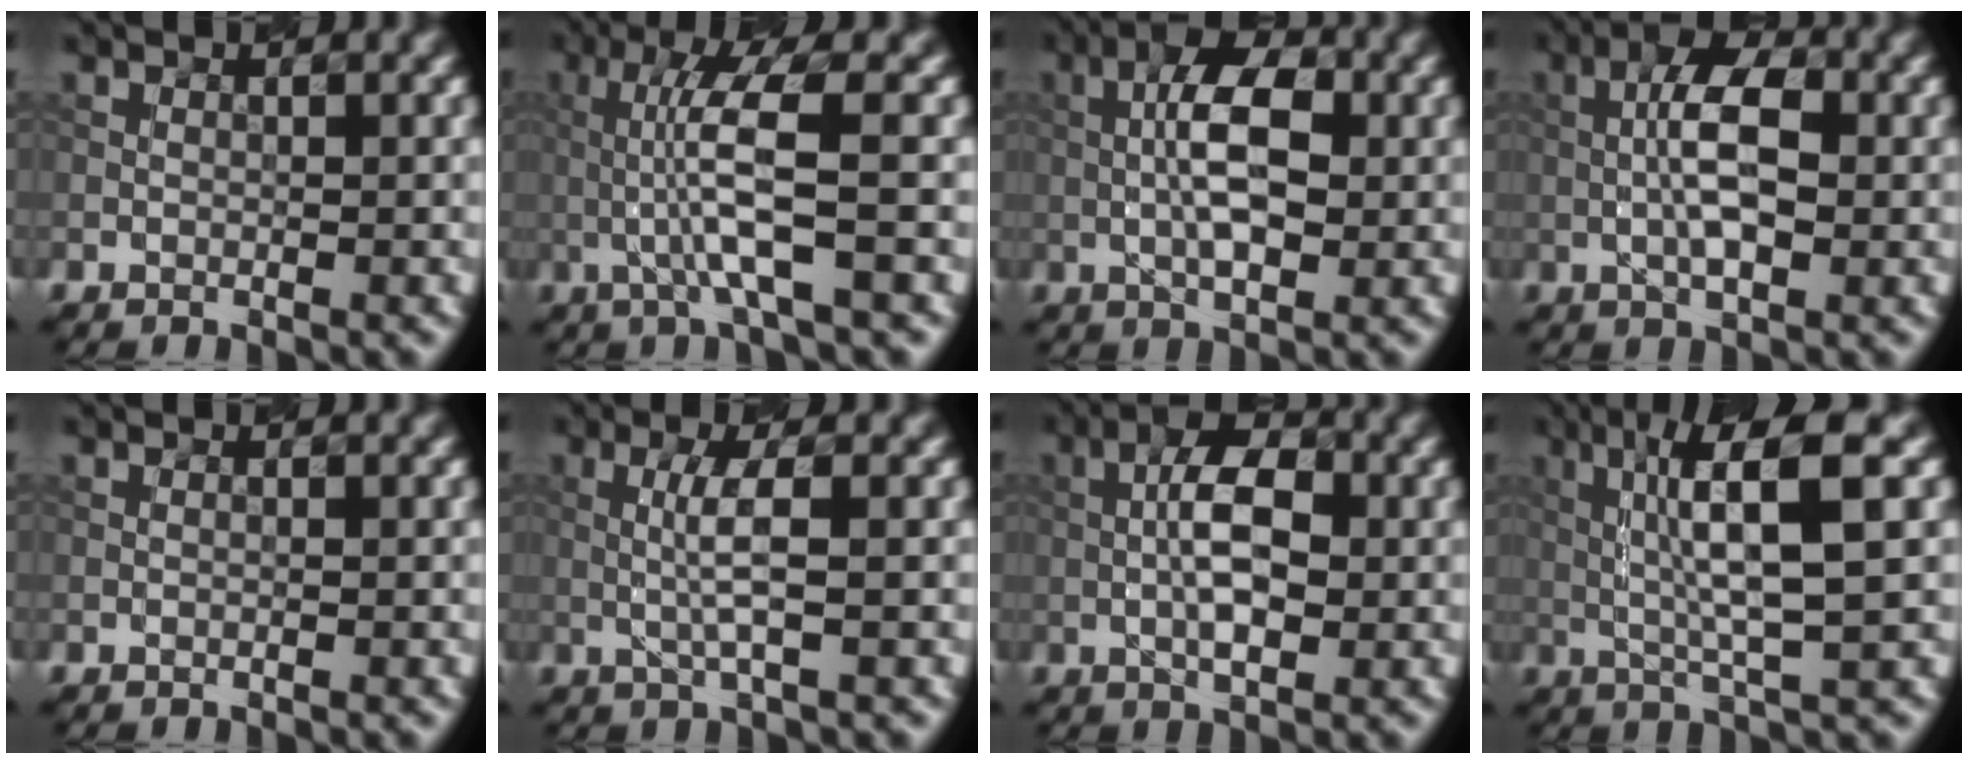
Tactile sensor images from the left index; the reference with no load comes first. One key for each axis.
{"total": 5.6, "fx": -0.2, "fy": 0.7, "fz": 5.6, "tx": -0.114, "ty": 0.008, "tz": -0.003}
{"total": 6.2, "fx": 0.3, "fy": 2.6, "fz": 5.7, "tx": -0.099, "ty": 0.012, "tz": -0.005}
{"total": 5.5, "fx": 0.0, "fy": 2.1, "fz": 5.1, "tx": -0.096, "ty": 0.010, "tz": -0.007}
{"total": 0.0}
{"total": 3.0, "fx": 0.0, "fy": 0.2, "fz": 3.0, "tx": -0.063, "ty": 0.003, "tz": 0.000}
{"total": 5.6, "fx": 0.0, "fy": 2.4, "fz": 5.1, "tx": -0.089, "ty": 0.009, "tz": -0.009}
{"total": 7.5, "fx": 1.4, "fy": 0.9, "fz": 7.3, "tx": -0.132, "ty": 0.012, "tz": 0.029}